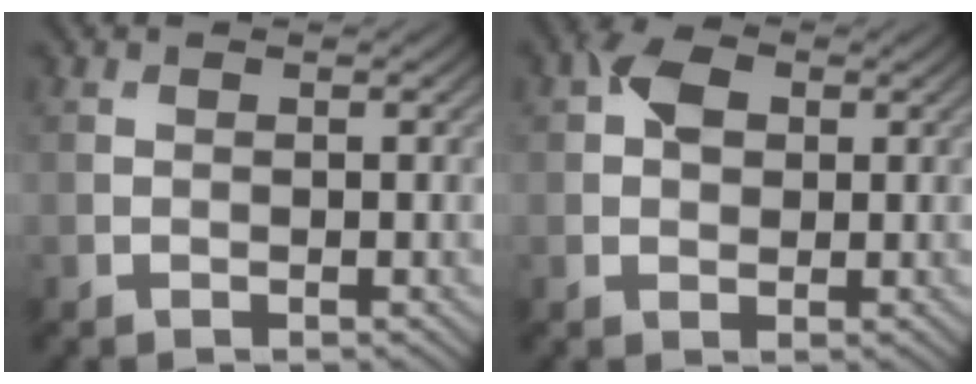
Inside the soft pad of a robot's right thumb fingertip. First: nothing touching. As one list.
[{"total": 3.7, "force": [1.0, 2.7, 2.3], "torque": [-0.046, 0.008, 0.009]}]